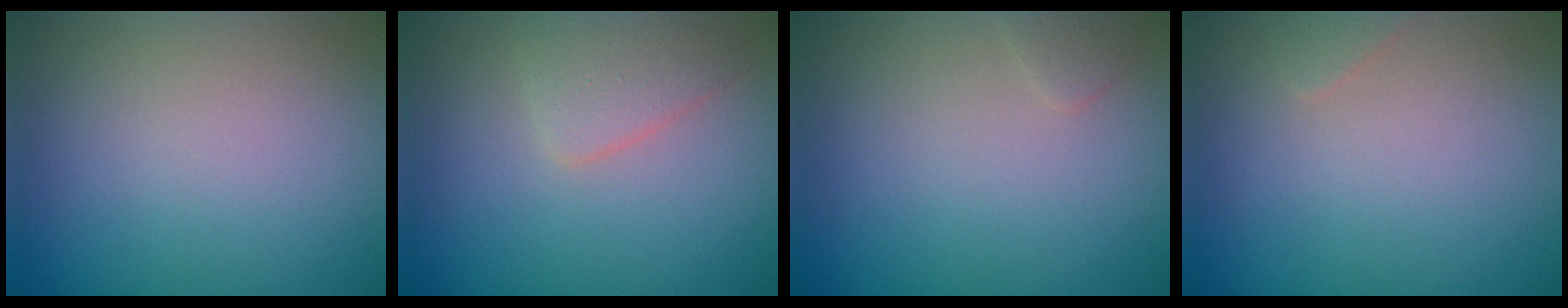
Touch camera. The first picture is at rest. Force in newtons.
{"total": 2.4, "press": 2.4, "slide": 0.1}
{"total": 0.8, "press": 0.8, "slide": 0.0}
{"total": 0.8, "press": 0.8, "slide": 0.0}